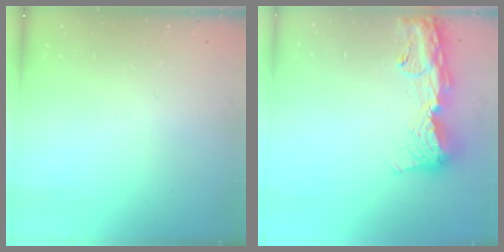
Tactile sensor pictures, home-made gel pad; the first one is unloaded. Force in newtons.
{"total": 15.6, "press": 15.5, "slide": 1.6}